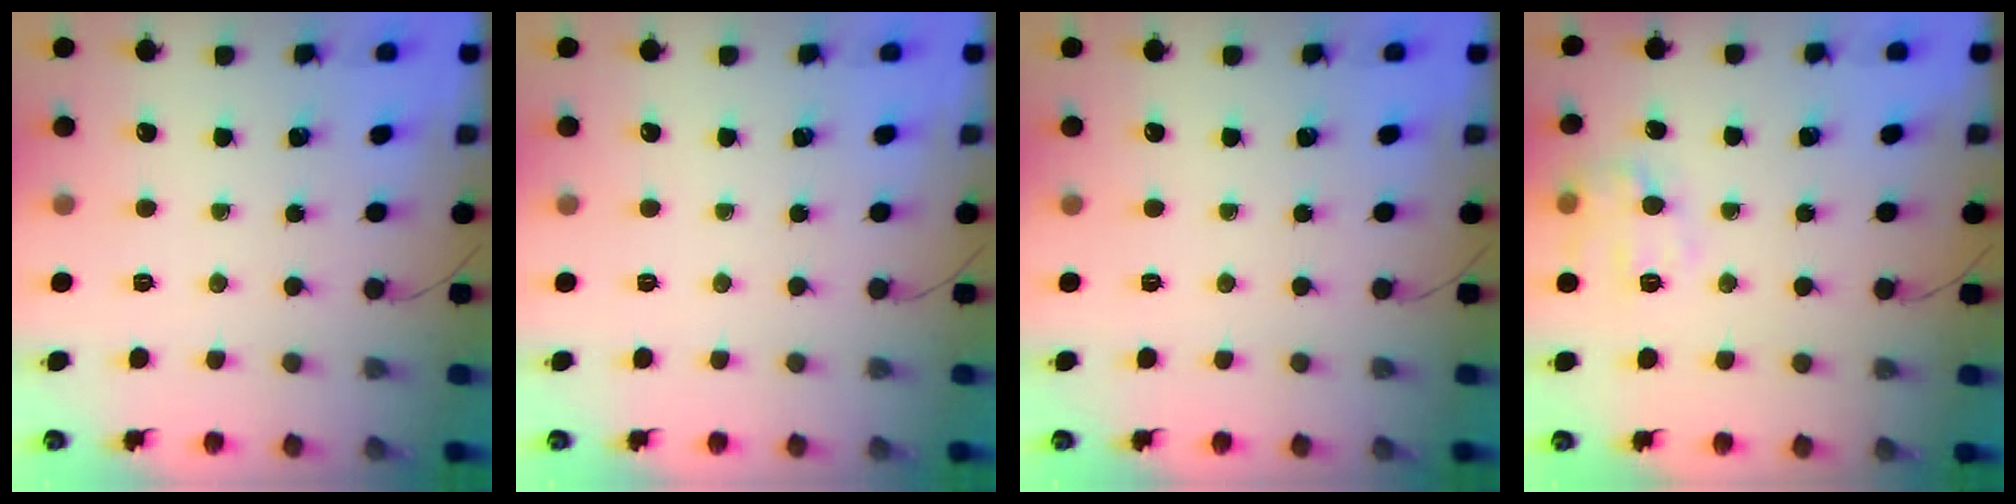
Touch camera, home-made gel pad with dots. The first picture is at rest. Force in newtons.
{"total": 0.0}
{"total": 0.0}
{"total": 8.9, "press": 8.9, "slide": 0.4}